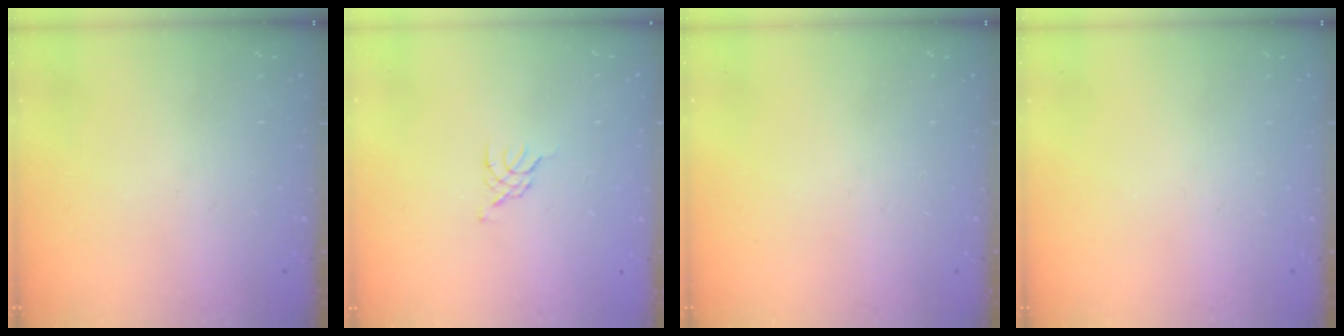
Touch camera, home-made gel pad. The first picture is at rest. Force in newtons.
{"total": 0.8, "press": 0.7, "slide": 0.3}
{"total": 0.0}
{"total": 0.0}